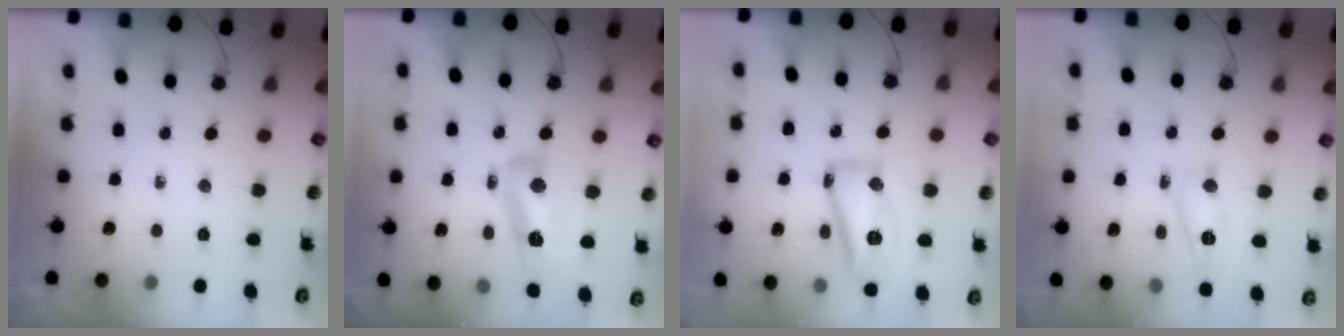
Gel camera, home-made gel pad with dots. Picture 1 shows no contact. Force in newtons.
{"total": 11.4, "press": 11.4, "slide": 0.8}
{"total": 13.8, "press": 13.8, "slide": 1.2}
{"total": 7.5, "press": 7.4, "slide": 1.1}